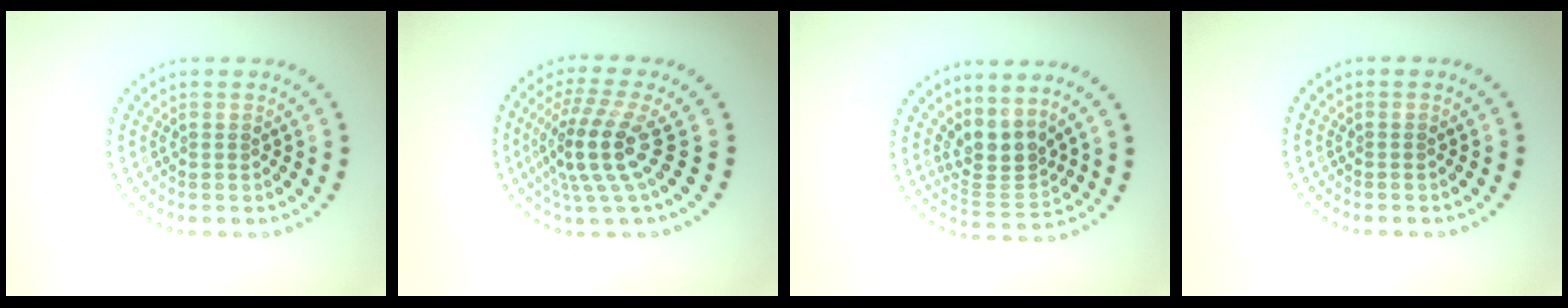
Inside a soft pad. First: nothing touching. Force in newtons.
{"total": 4.7, "press": 3.4, "slide": 3.2}
{"total": 3.2, "press": 2.4, "slide": 2.1}
{"total": 0.0}